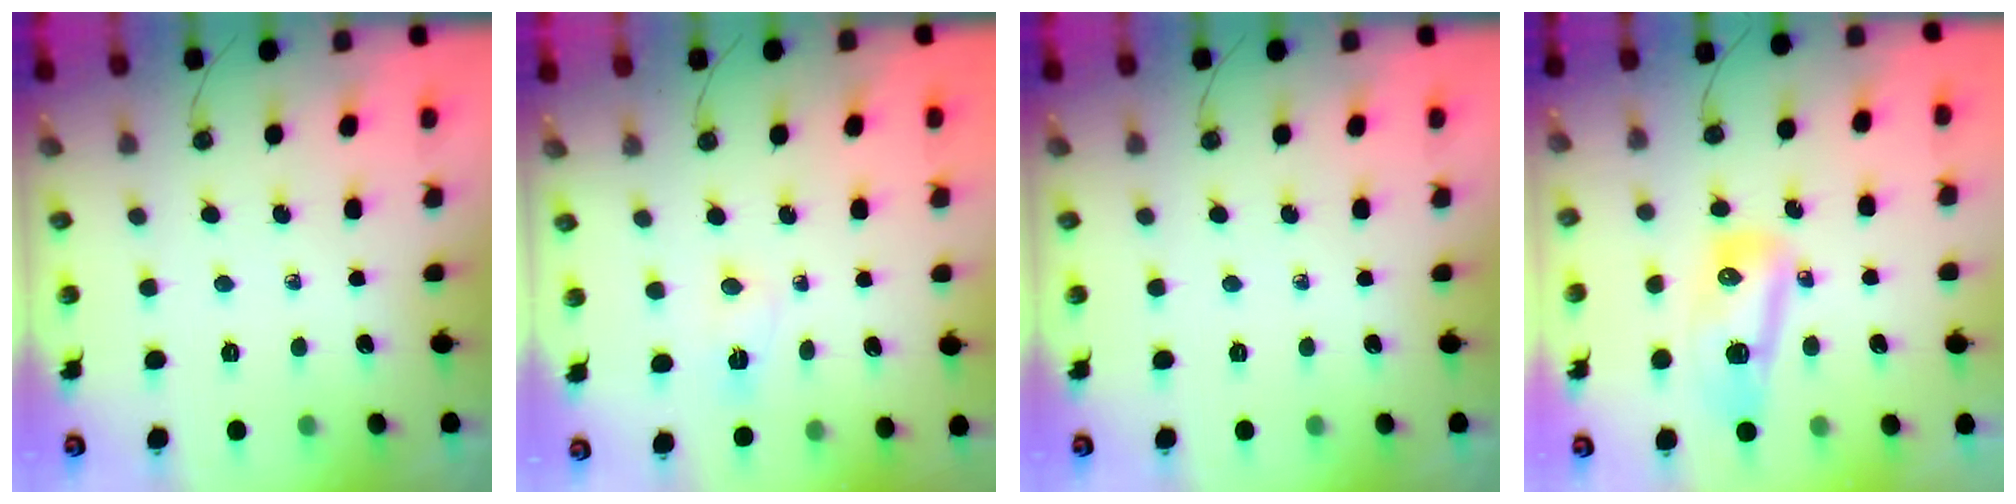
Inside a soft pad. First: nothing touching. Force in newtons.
{"total": 2.3, "press": 2.2, "slide": 0.6}
{"total": 0.0}
{"total": 9.8, "press": 9.7, "slide": 1.3}